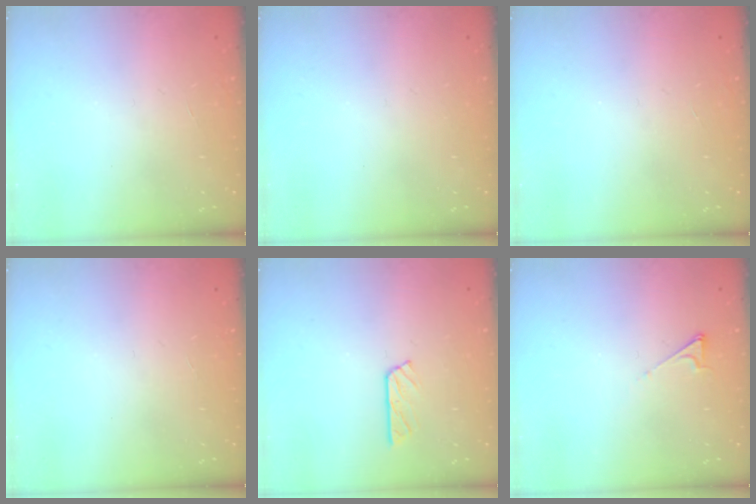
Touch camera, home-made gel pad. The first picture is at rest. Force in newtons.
{"total": 0.0}
{"total": 0.0}
{"total": 0.0}
{"total": 5.5, "press": 5.5, "slide": 0.2}
{"total": 2.5, "press": 2.5, "slide": 0.3}